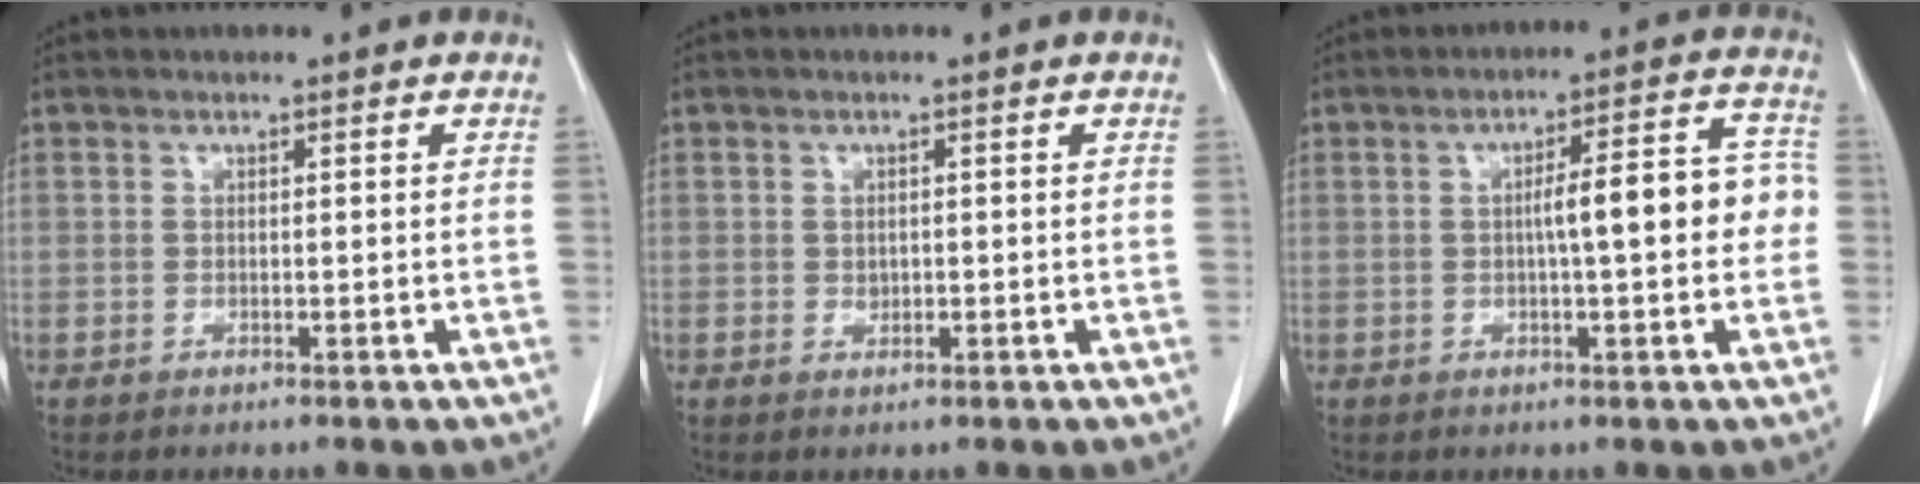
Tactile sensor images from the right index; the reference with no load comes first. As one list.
[{"total": 0.9, "force": [0.0, 0.8, 0.5], "torque": [-0.010, 0.001, 0.002]}, {"total": 9.0, "force": [-0.3, 1.8, 8.8], "torque": [-0.120, 0.034, -0.005]}]